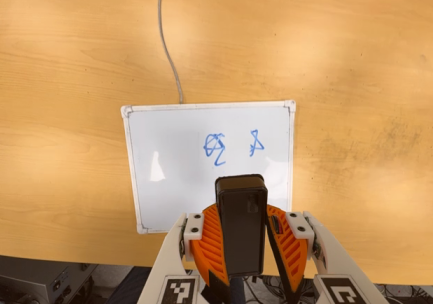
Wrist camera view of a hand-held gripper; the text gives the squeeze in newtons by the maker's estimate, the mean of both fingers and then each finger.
{"total": 7.7, "left": 8.6, "right": 6.9}